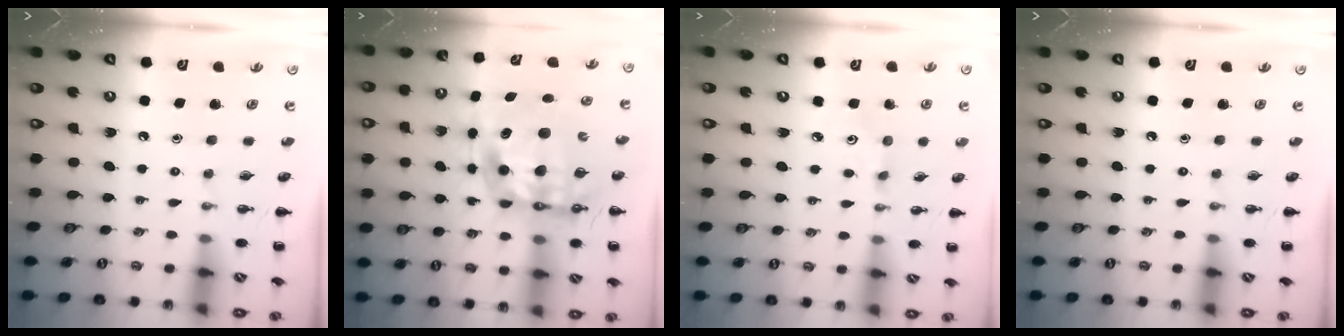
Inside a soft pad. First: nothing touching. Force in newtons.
{"total": 14.1, "press": 13.7, "slide": 3.2}
{"total": 2.8, "press": 2.7, "slide": 0.7}
{"total": 0.0}